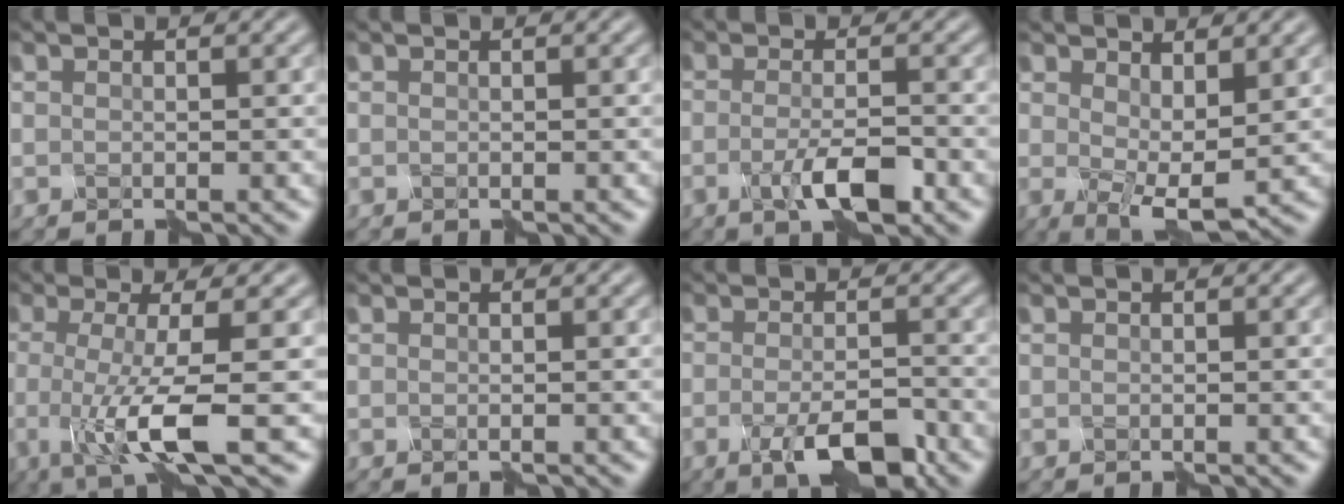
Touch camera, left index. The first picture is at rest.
{"total": 0.0}
{"total": 3.8, "force": [-1.9, 0.9, 3.1], "torque": [-0.064, -0.003, -0.034]}
{"total": 4.5, "force": [0.8, 2.1, 3.9], "torque": [-0.073, -0.013, 0.021]}
{"total": 6.9, "force": [-1.7, 1.4, 6.5], "torque": [-0.118, -0.015, -0.034]}
{"total": 0.0}
{"total": 5.0, "force": [-3.0, 1.4, 3.8], "torque": [-0.076, -0.005, -0.051]}
{"total": 0.0}